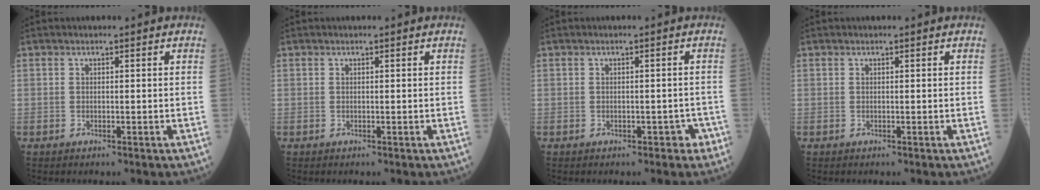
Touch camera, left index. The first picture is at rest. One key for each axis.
{"total": 0.0}
{"total": 2.3, "fx": -1.3, "fy": 1.4, "fz": 1.2, "tx": -0.007, "ty": 0.012, "tz": -0.014}
{"total": 0.0}